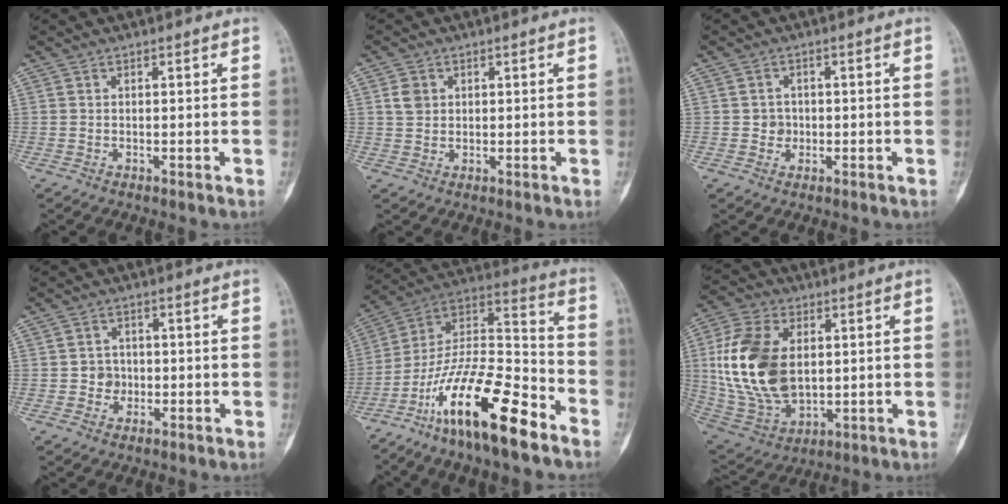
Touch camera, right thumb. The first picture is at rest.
{"total": 3.0, "force": [0.9, 2.5, 1.4], "torque": [-0.014, 0.000, 0.019]}
{"total": 2.2, "force": [-0.1, 2.1, 0.6], "torque": [0.004, 0.006, -0.003]}
{"total": 3.2, "force": [-0.5, 3.0, 1.1], "torque": [0.006, 0.009, -0.013]}
{"total": 22.7, "force": [-13.6, 6.4, 17.0], "torque": [-0.332, 0.069, -0.244]}
{"total": 20.0, "force": [2.4, 12.7, 15.3], "torque": [-0.302, -0.012, 0.057]}